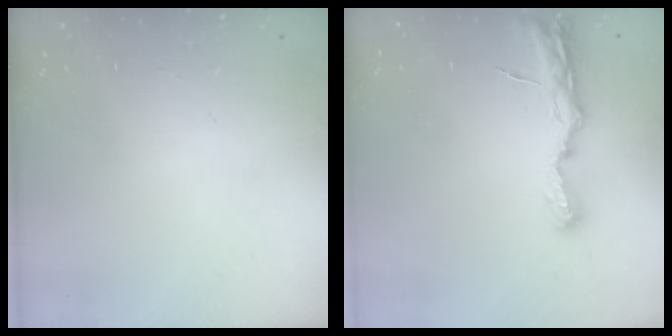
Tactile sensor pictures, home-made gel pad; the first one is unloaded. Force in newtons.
{"total": 8.0, "press": 8.0, "slide": 0.7}